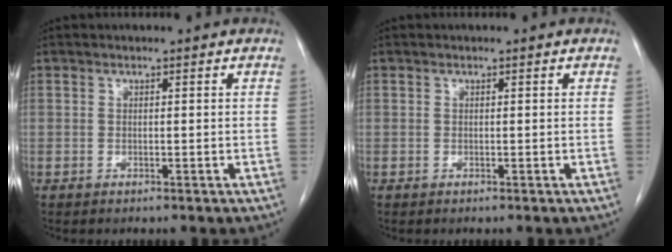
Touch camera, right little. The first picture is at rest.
{"total": 0.0}